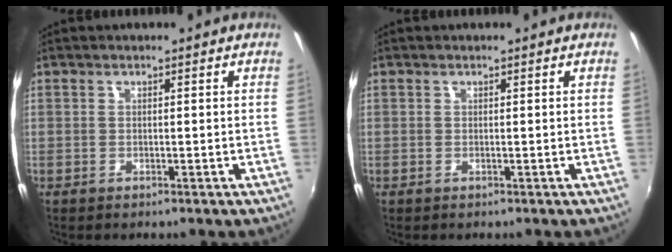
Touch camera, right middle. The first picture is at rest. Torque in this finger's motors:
{"motor_torque": [0.00, 0.00, 0.00, 0.00]}